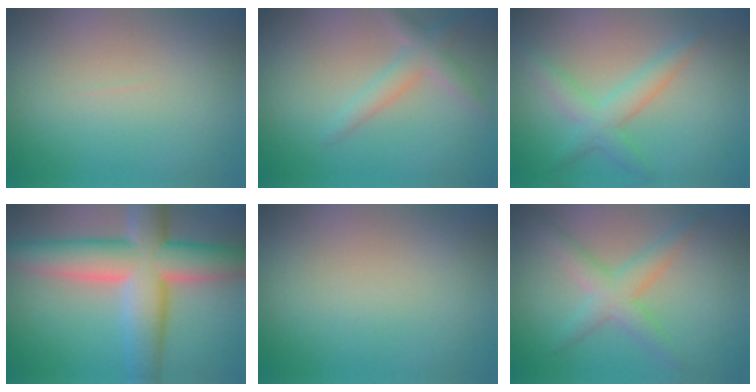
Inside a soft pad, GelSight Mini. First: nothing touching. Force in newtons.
{"total": 2.5, "press": 2.5, "slide": 0.2}
{"total": 3.1, "press": 3.1, "slide": 0.0}
{"total": 10.1, "press": 10.1, "slide": 0.5}
{"total": 0.0}
{"total": 2.3, "press": 2.3, "slide": 0.1}